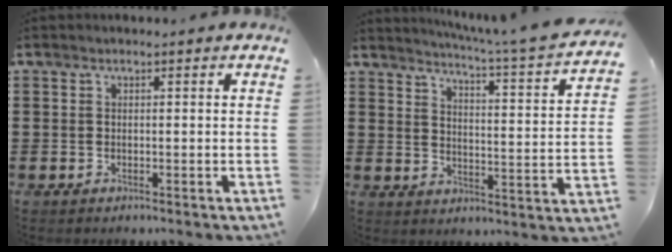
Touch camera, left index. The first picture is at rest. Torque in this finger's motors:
{"motor_torque": [1.31, -0.83, 0.18, 0.07]}